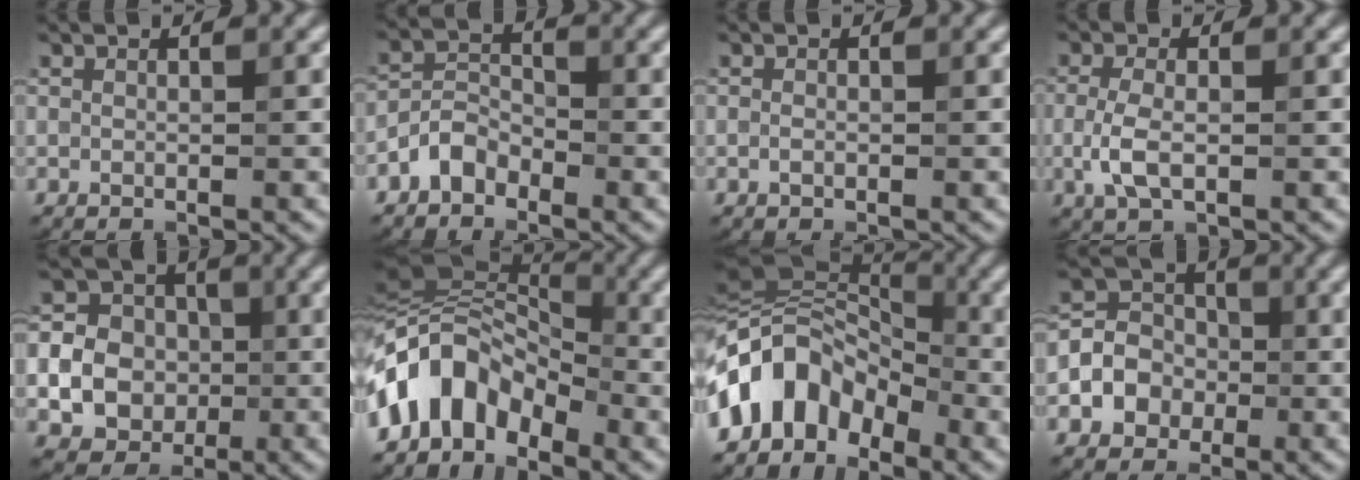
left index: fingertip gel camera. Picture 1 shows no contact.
{"total": 2.5, "force": [-1.9, 1.3, 1.0], "torque": [-0.018, 0.017, -0.041]}
{"total": 0.6, "force": [-0.3, 0.2, 0.5], "torque": [-0.013, 0.000, -0.006]}
{"total": 3.2, "force": [-0.6, 1.5, 2.7], "torque": [-0.071, 0.003, -0.011]}
{"total": 10.3, "force": [-1.3, 9.1, 4.6], "torque": [-0.104, 0.014, -0.043]}
{"total": 7.2, "force": [-3.8, 4.3, 4.4], "torque": [-0.069, 0.020, -0.085]}
{"total": 8.1, "force": [-3.8, 5.3, 4.8], "torque": [-0.076, 0.021, -0.088]}
{"total": 4.2, "force": [-1.4, 3.6, 1.8], "torque": [-0.033, 0.009, -0.037]}